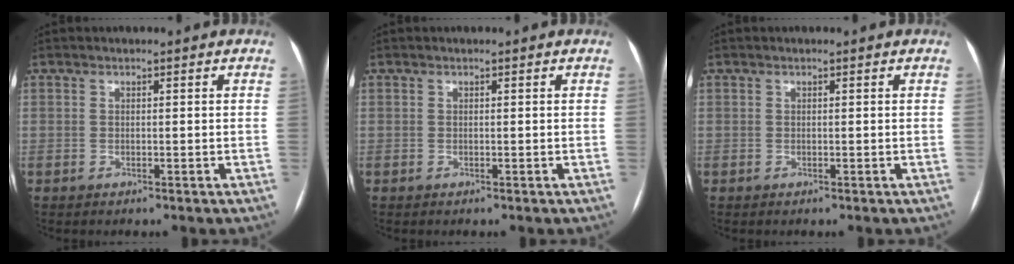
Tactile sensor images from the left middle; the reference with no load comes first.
{"total": 0.0}
{"total": 0.0}